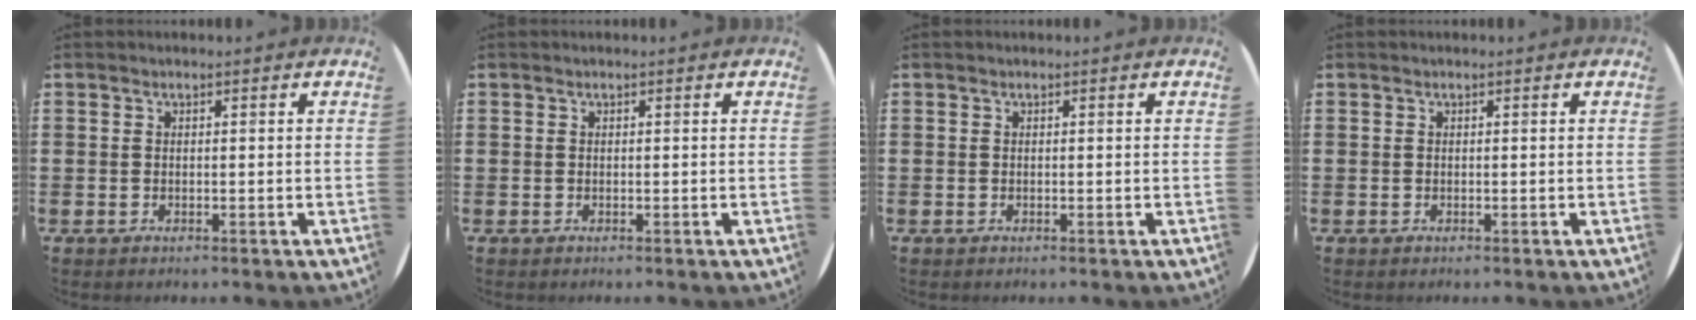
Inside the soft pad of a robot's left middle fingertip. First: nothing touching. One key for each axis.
{"total": 0.0}
{"total": 0.0}
{"total": 0.0}